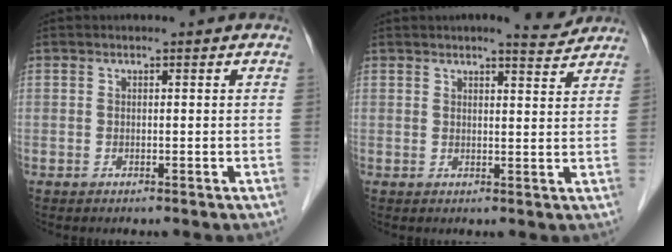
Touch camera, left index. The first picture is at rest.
{"total": 3.5, "force": [3.3, 0.2, 1.0], "torque": [-0.022, -0.008, 0.038]}